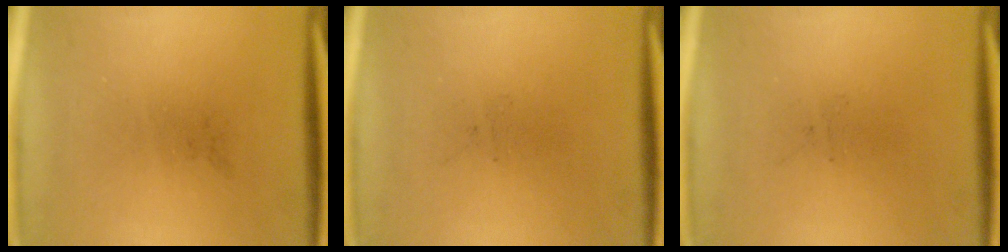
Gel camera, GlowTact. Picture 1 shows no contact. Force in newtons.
{"total": 0.0}
{"total": 0.0}